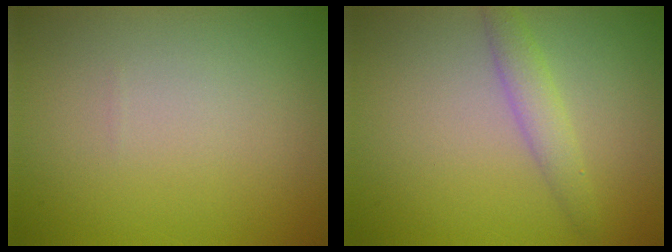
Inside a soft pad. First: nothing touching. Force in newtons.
{"total": 2.1, "press": 2.1, "slide": 0.1}